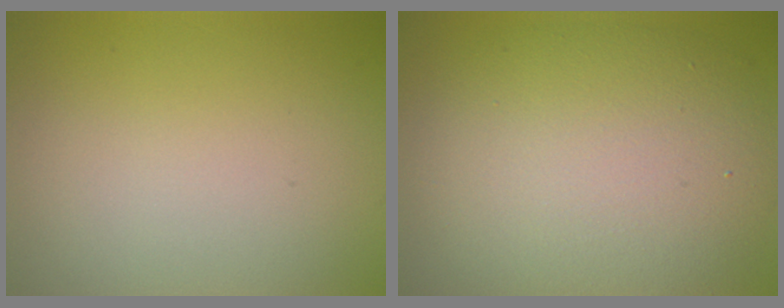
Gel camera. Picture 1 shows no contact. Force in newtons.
{"total": 10.7, "press": 10.7, "slide": 0.7}